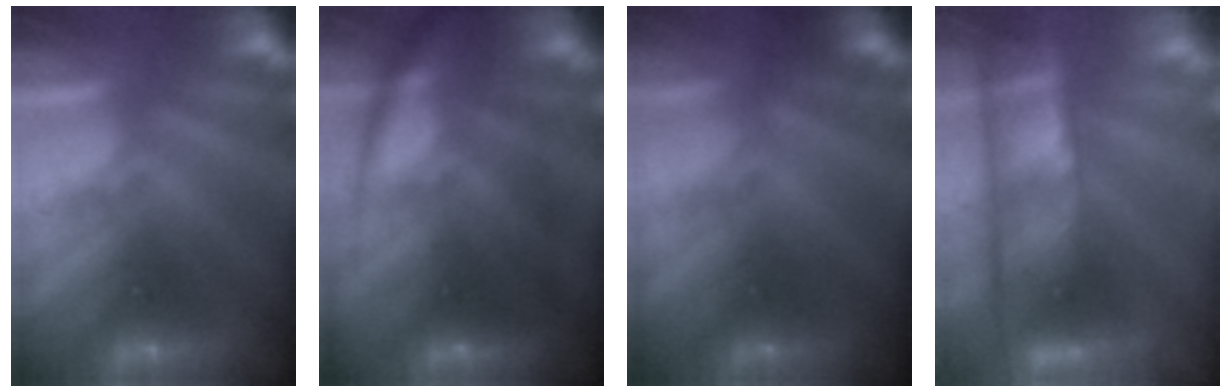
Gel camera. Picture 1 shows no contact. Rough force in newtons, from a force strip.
{"total": 7.3}
{"total": 4.5}
{"total": 5.5}